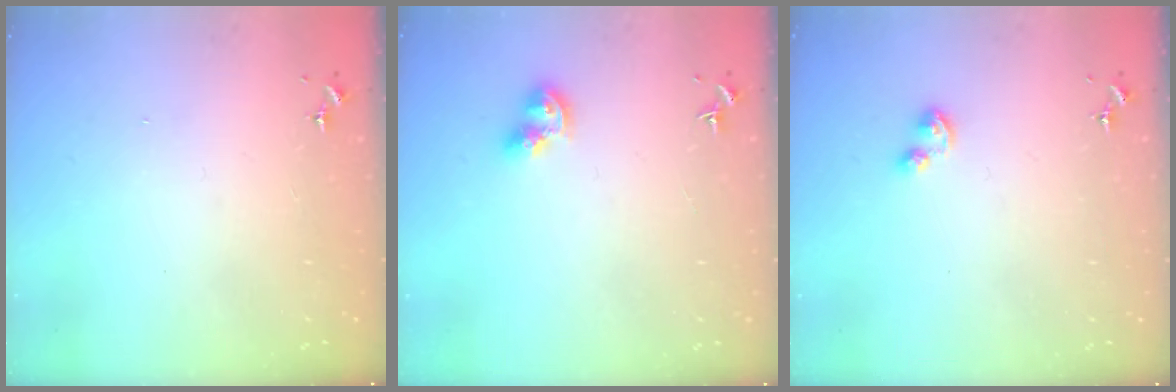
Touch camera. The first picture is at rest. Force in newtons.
{"total": 8.6, "press": 8.6, "slide": 0.9}
{"total": 3.0, "press": 3.0, "slide": 0.4}